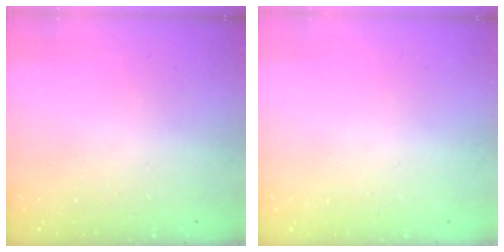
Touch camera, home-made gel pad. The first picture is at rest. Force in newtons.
{"total": 0.0}